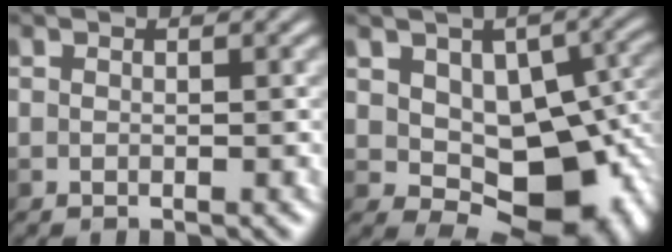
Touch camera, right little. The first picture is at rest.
{"total": 9.3, "force": [-0.8, 5.8, 7.2], "torque": [-0.094, -0.016, -0.008]}